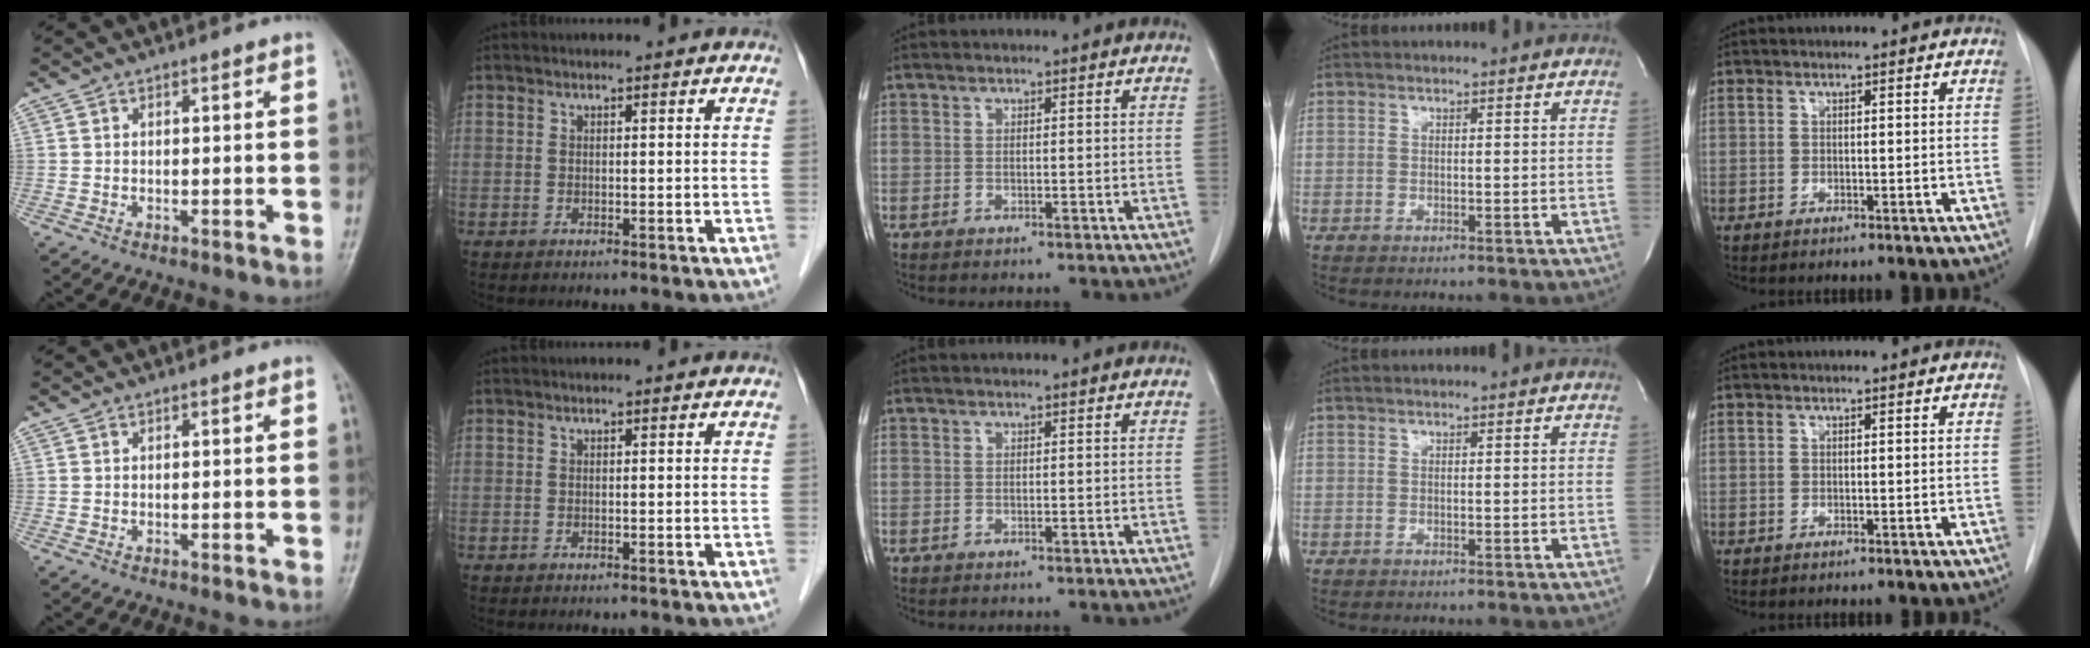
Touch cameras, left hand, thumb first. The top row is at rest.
{}